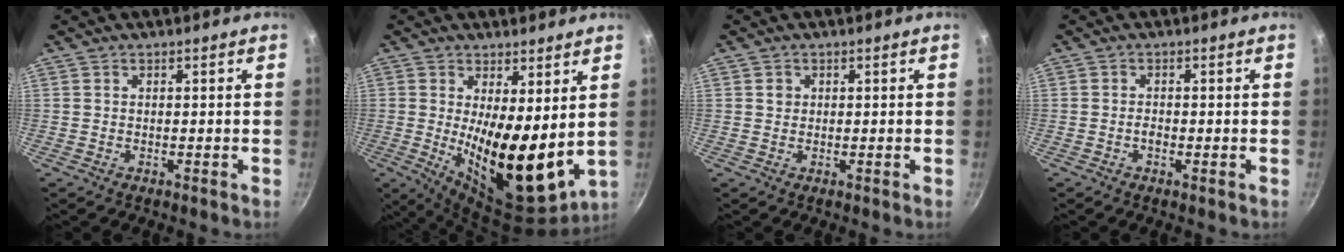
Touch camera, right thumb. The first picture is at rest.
{"total": 16.5, "force": [1.7, 6.8, 15.0], "torque": [-0.205, -0.046, 0.039]}
{"total": 1.3, "force": [0.3, 1.2, 0.4], "torque": [-0.002, 0.001, 0.004]}
{"total": 1.4, "force": [-0.5, 0.7, 1.1], "torque": [-0.023, 0.003, -0.013]}